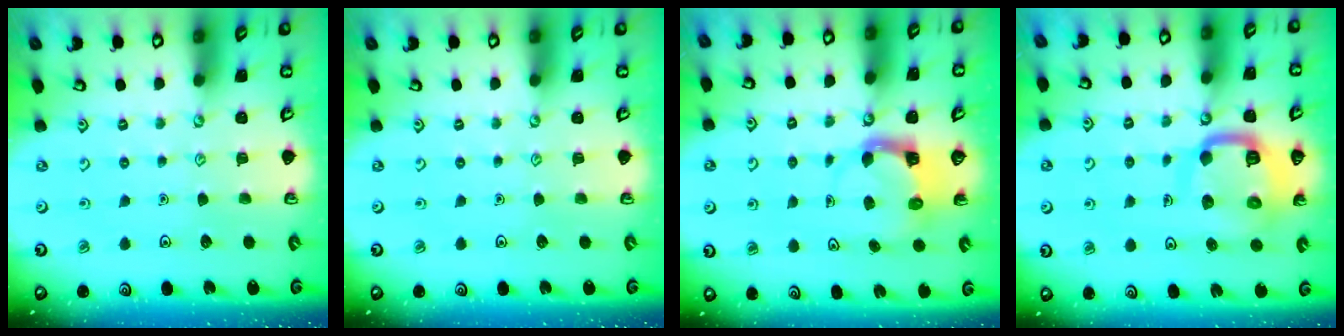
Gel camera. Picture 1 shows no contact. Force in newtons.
{"total": 0.0}
{"total": 3.9, "press": 3.9, "slide": 0.4}
{"total": 12.6, "press": 12.5, "slide": 1.4}